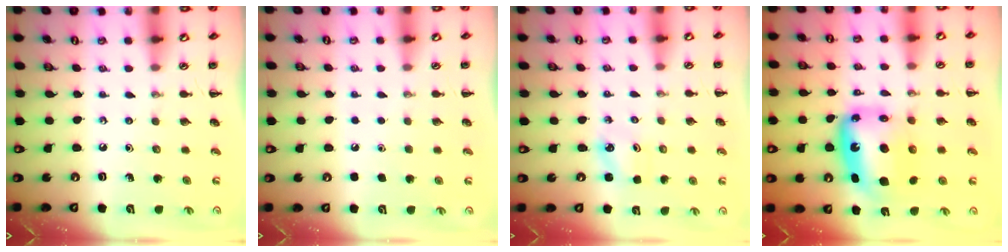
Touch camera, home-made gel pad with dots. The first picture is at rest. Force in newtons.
{"total": 1.6, "press": 1.6, "slide": 0.1}
{"total": 2.5, "press": 2.4, "slide": 0.8}
{"total": 11.7, "press": 11.2, "slide": 3.2}